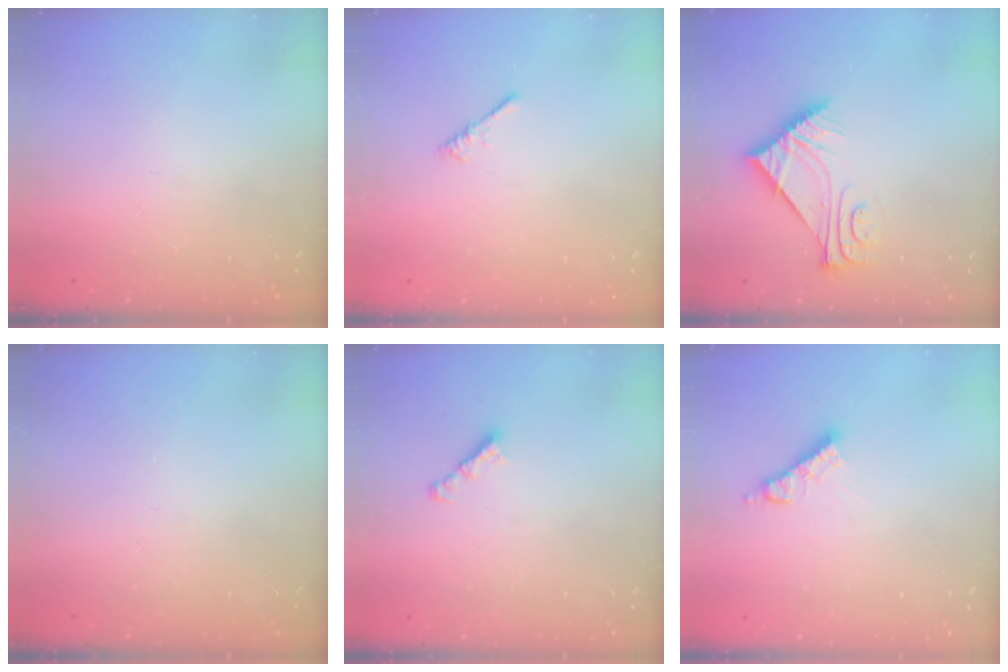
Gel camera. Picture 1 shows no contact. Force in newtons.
{"total": 0.0}
{"total": 6.9, "press": 6.8, "slide": 0.8}
{"total": 0.0}
{"total": 2.2, "press": 2.1, "slide": 0.6}
{"total": 6.1, "press": 6.1, "slide": 0.4}